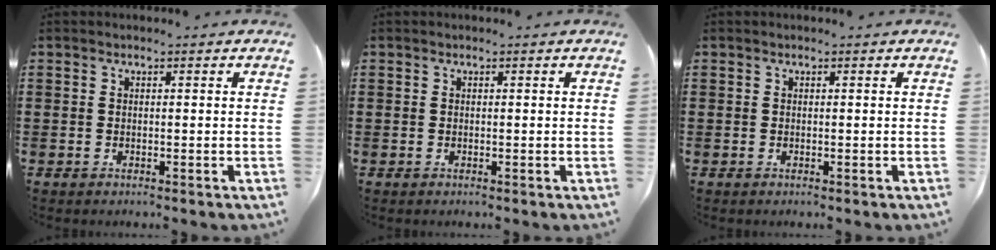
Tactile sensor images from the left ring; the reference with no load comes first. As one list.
[{"total": 0.0}, {"total": 0.0}]